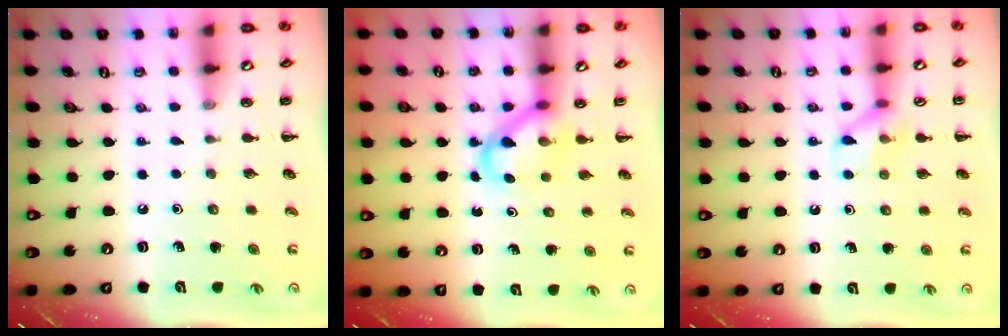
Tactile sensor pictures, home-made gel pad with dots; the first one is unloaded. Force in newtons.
{"total": 4.6, "press": 4.6, "slide": 0.6}
{"total": 8.3, "press": 8.2, "slide": 1.3}